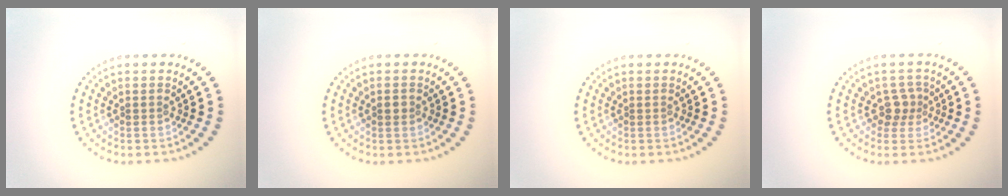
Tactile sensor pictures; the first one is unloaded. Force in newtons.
{"total": 0.9, "press": 0.9, "slide": 0.1}
{"total": 0.0}
{"total": 1.8, "press": 1.4, "slide": 1.1}